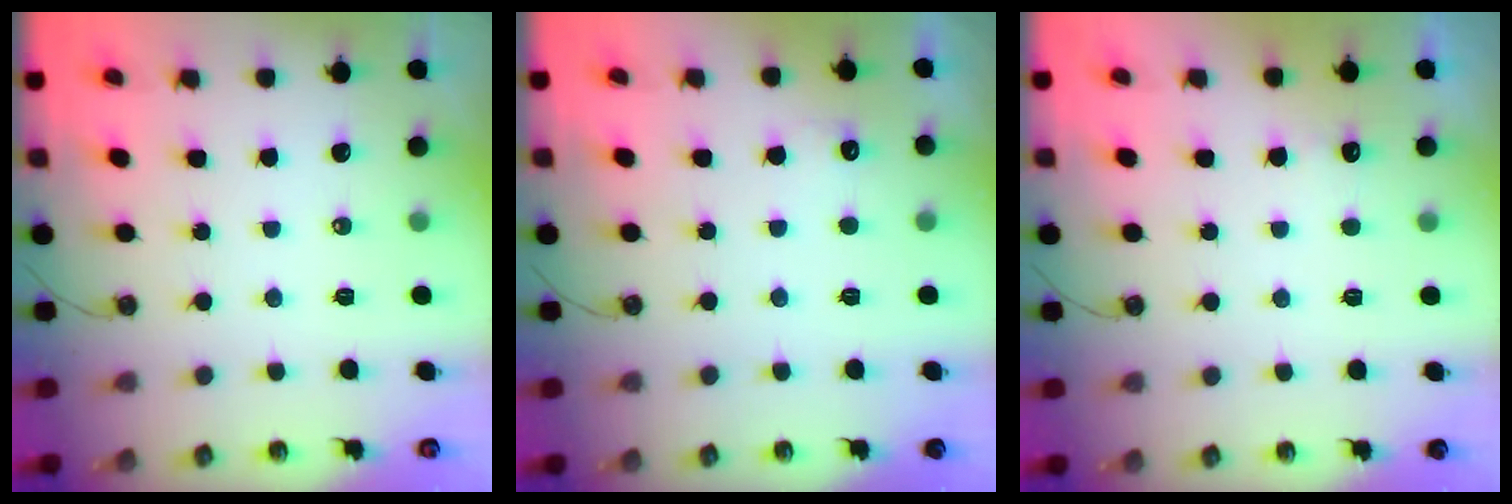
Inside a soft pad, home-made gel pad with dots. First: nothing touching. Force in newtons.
{"total": 5.1, "press": 5.0, "slide": 1.2}
{"total": 3.7, "press": 3.6, "slide": 0.7}